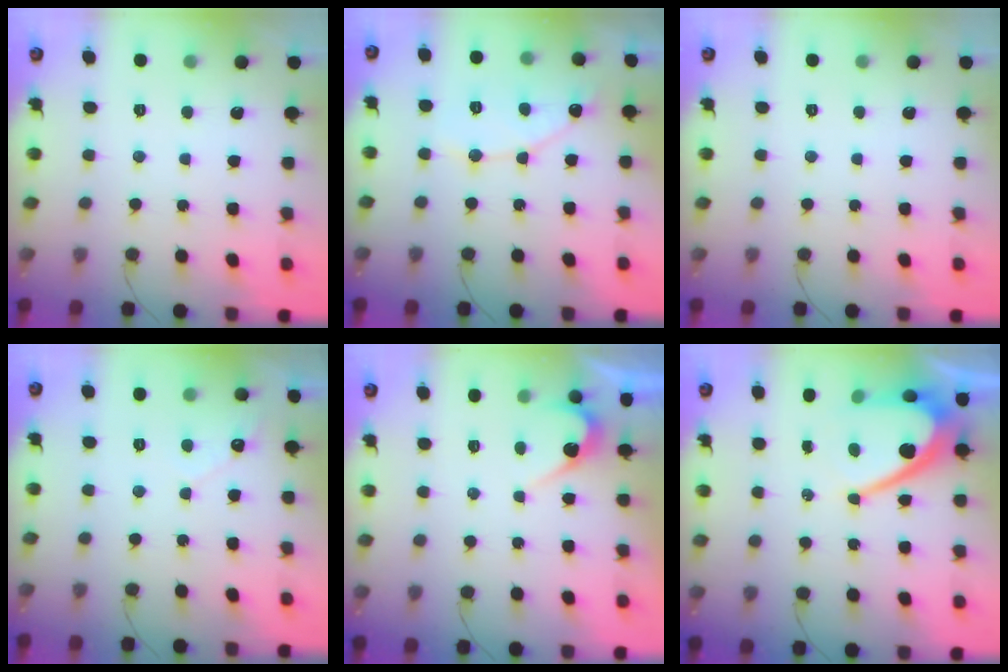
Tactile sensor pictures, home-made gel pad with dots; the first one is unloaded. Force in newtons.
{"total": 8.5, "press": 8.5, "slide": 0.7}
{"total": 0.0}
{"total": 2.8, "press": 2.8, "slide": 0.2}
{"total": 5.6, "press": 5.6, "slide": 0.4}
{"total": 12.2, "press": 12.2, "slide": 1.1}